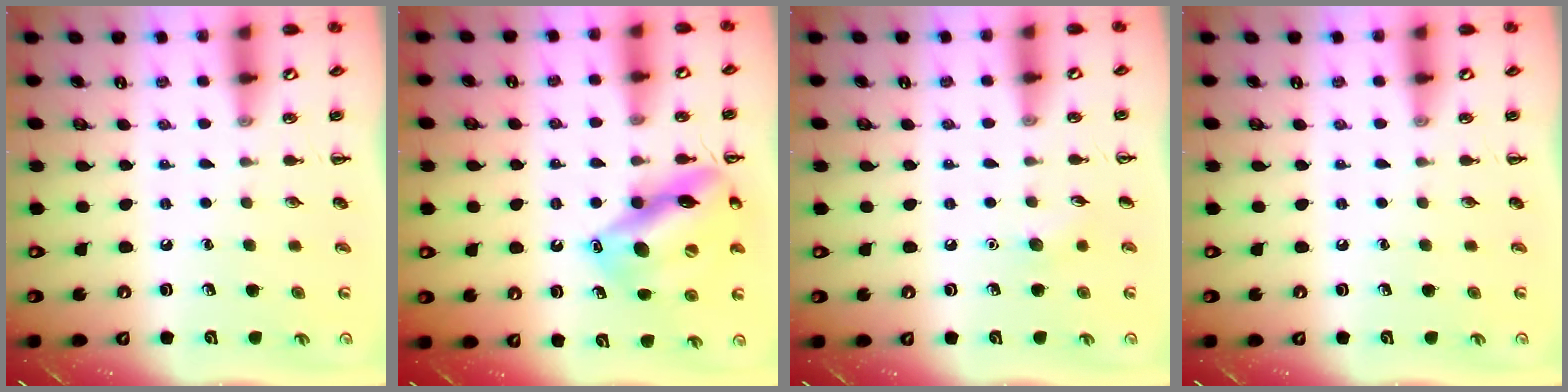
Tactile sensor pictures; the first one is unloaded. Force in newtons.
{"total": 16.1, "press": 16.0, "slide": 1.6}
{"total": 5.1, "press": 4.9, "slide": 1.4}
{"total": 0.0}